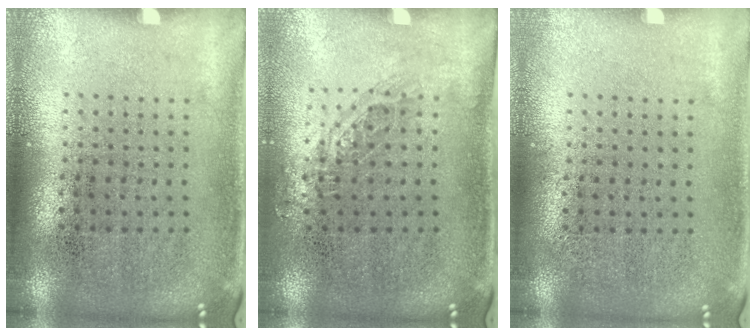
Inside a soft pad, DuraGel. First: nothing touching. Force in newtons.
{"total": 0.7, "press": 0.7, "slide": 0.1}
{"total": 0.0}